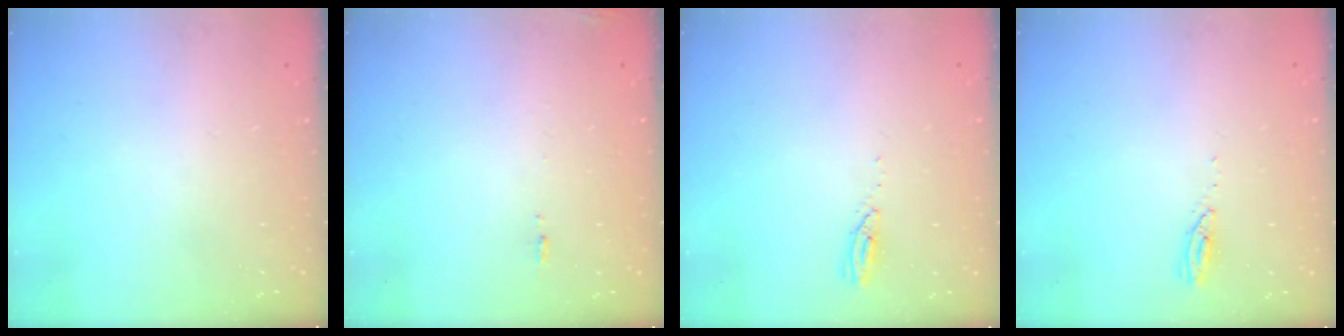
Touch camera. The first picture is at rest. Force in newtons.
{"total": 6.6, "press": 6.3, "slide": 1.9}
{"total": 3.0, "press": 2.9, "slide": 0.4}
{"total": 3.0, "press": 2.9, "slide": 0.4}